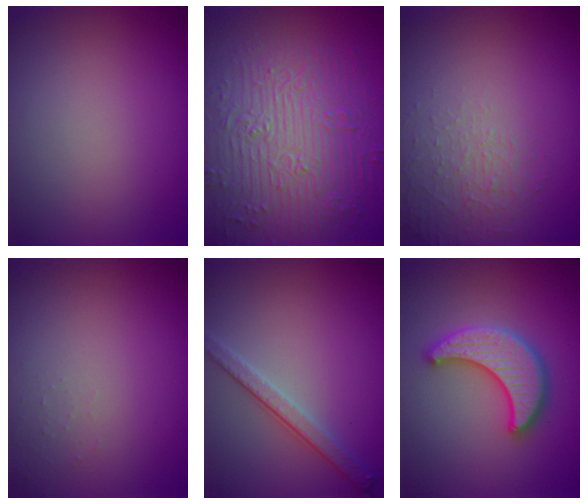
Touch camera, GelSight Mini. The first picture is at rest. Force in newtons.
{"total": 9.3, "press": 6.9, "slide": 6.3}
{"total": 1.5, "press": 0.8, "slide": 1.3}
{"total": 0.7, "press": 0.7, "slide": 0.1}
{"total": 2.8, "press": 2.6, "slide": 1.1}
{"total": 4.8, "press": 4.7, "slide": 1.1}